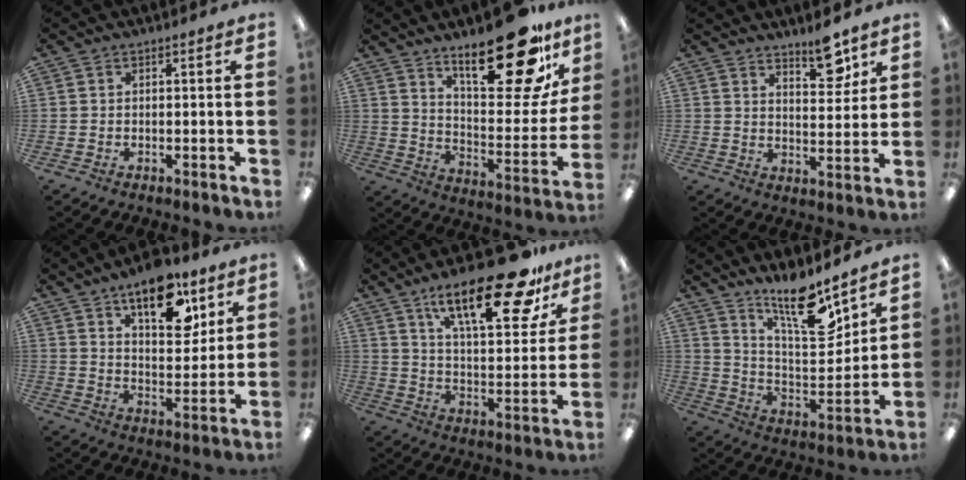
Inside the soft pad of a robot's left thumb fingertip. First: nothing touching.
{"total": 25.2, "force": [16.7, 9.0, 16.6], "torque": [-0.222, -0.112, 0.269]}
{"total": 8.5, "force": [6.6, 3.0, 4.4], "torque": [-0.040, -0.047, 0.108]}
{"total": 16.3, "force": [10.4, 7.6, 10.1], "torque": [-0.129, -0.050, 0.170]}
{"total": 25.1, "force": [16.9, 8.2, 16.7], "torque": [-0.253, -0.099, 0.273]}
{"total": 16.5, "force": [12.4, 4.9, 9.7], "torque": [-0.158, -0.083, 0.208]}